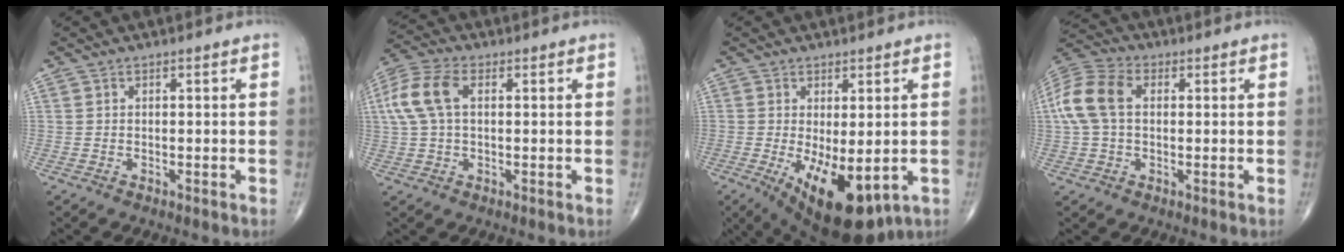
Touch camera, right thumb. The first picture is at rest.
{"total": 9.6, "force": [1.6, 5.7, 7.5], "torque": [-0.174, 0.028, 0.028]}
{"total": 13.5, "force": [-3.7, 5.7, 11.6], "torque": [-0.173, -0.024, -0.034]}
{"total": 10.8, "force": [1.4, 7.1, 8.0], "torque": [-0.179, 0.029, 0.022]}